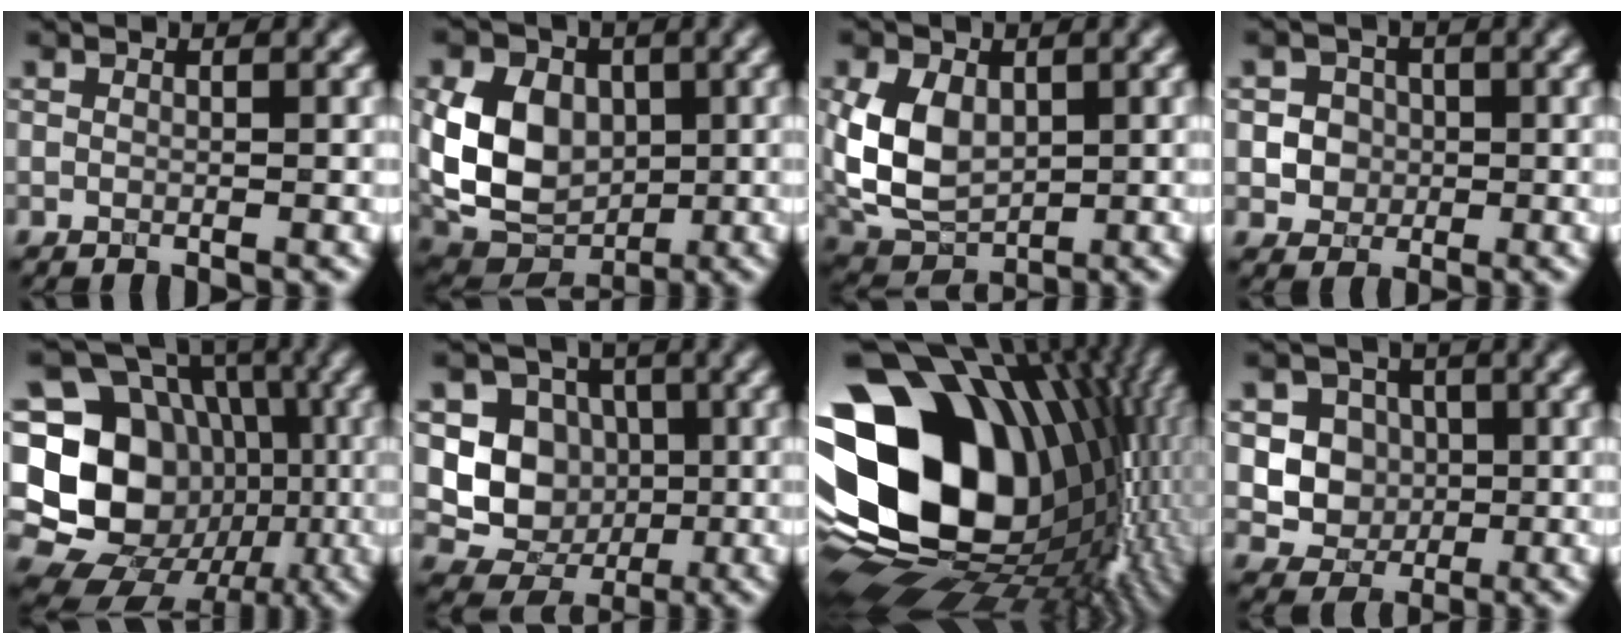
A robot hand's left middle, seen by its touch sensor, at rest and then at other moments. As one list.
[{"total": 8.3, "force": [0.5, 6.2, 5.4], "torque": [-0.113, -0.006, 0.003]}, {"total": 6.2, "force": [0.6, 4.3, 4.3], "torque": [-0.099, -0.002, 0.010]}, {"total": 3.6, "force": [0.4, 3.4, 1.3], "torque": [-0.009, 0.011, 0.003]}, {"total": 20.8, "force": [-1.7, 18.6, 9.1], "torque": [-0.176, 0.024, -0.060]}, {"total": 6.5, "force": [0.0, 5.8, 3.0], "torque": [-0.035, -0.009, -0.013]}, {"total": 20.5, "force": [1.6, 15.2, 13.8], "torque": [-0.275, -0.041, 0.063]}, {"total": 4.9, "force": [0.5, 4.5, 1.9], "torque": [-0.019, -0.002, 0.009]}]